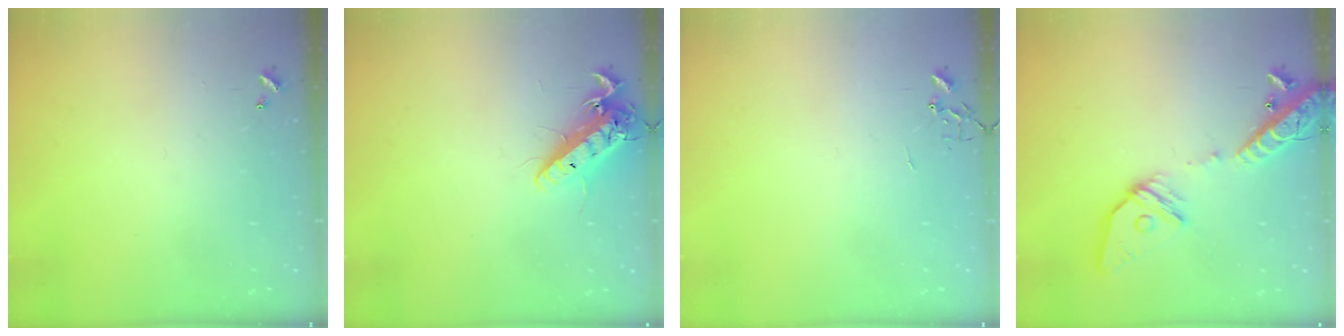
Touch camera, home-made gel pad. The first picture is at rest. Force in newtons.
{"total": 14.8, "press": 14.5, "slide": 2.8}
{"total": 0.0}
{"total": 18.3, "press": 17.9, "slide": 3.6}